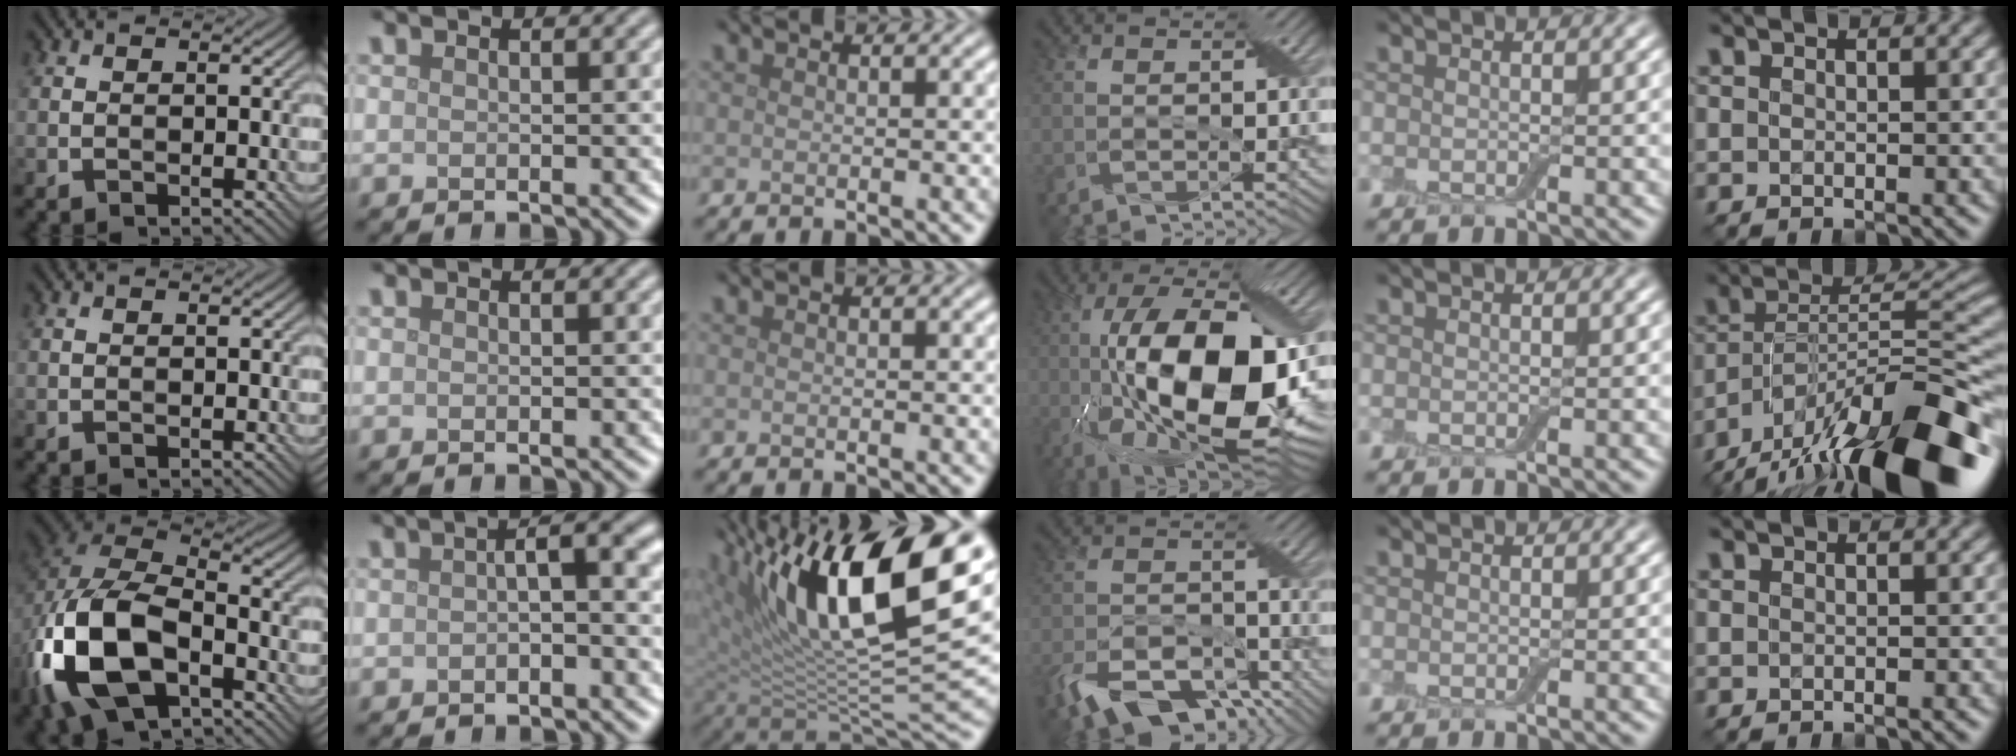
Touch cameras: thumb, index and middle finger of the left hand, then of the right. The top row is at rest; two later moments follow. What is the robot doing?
{"motion": "open", "object": "airpods case & airpods"}